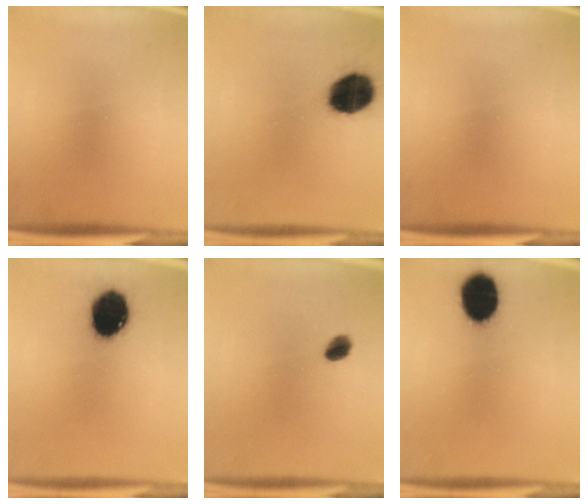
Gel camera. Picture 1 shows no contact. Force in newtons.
{"total": 13.7}
{"total": 0.0}
{"total": 13.1}
{"total": 2.8}
{"total": 12.0}